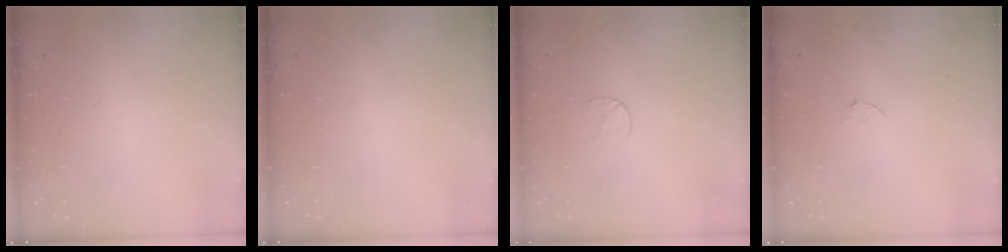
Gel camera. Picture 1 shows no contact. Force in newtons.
{"total": 0.0}
{"total": 5.1, "press": 5.1, "slide": 0.5}
{"total": 3.4, "press": 3.4, "slide": 0.4}